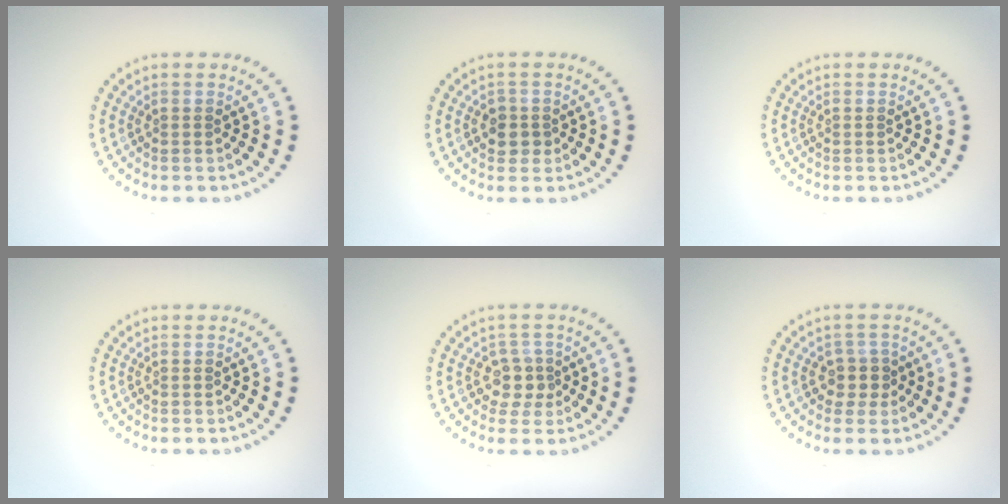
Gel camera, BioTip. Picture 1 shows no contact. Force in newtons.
{"total": 1.8, "press": 1.7, "slide": 0.5}
{"total": 0.0}
{"total": 0.0}
{"total": 2.4, "press": 2.1, "slide": 1.2}
{"total": 2.1, "press": 1.7, "slide": 1.2}